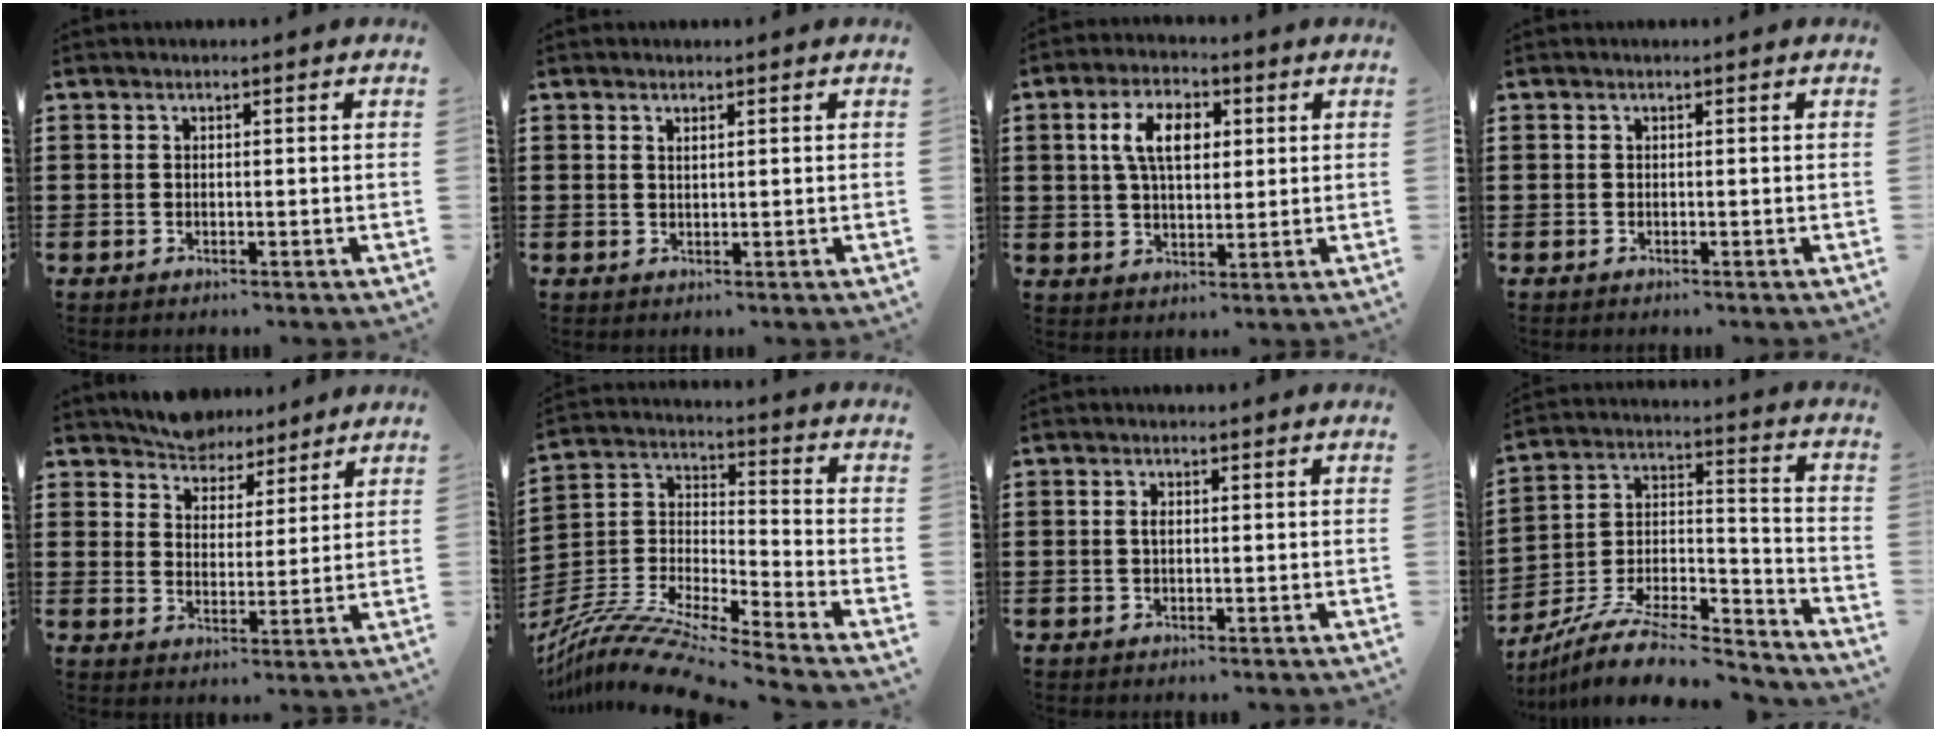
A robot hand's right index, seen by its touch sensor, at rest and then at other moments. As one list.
[{"total": 0.7, "force": [0.5, 0.2, 0.4], "torque": [-0.009, 0.001, 0.010]}, {"total": 7.2, "force": [1.9, 4.0, 5.6], "torque": [-0.116, 0.013, 0.029]}, {"total": 0.0}, {"total": 4.9, "force": [4.6, 1.4, -0.6], "torque": [-0.012, -0.017, 0.086]}, {"total": 10.7, "force": [-9.7, 0.9, 4.4], "torque": [-0.103, 0.006, -0.202]}, {"total": 1.1, "force": [0.1, 0.5, 1.0], "torque": [-0.020, 0.003, 0.001]}, {"total": 10.7, "force": [-9.0, 2.8, 5.0], "torque": [-0.084, 0.024, -0.172]}]